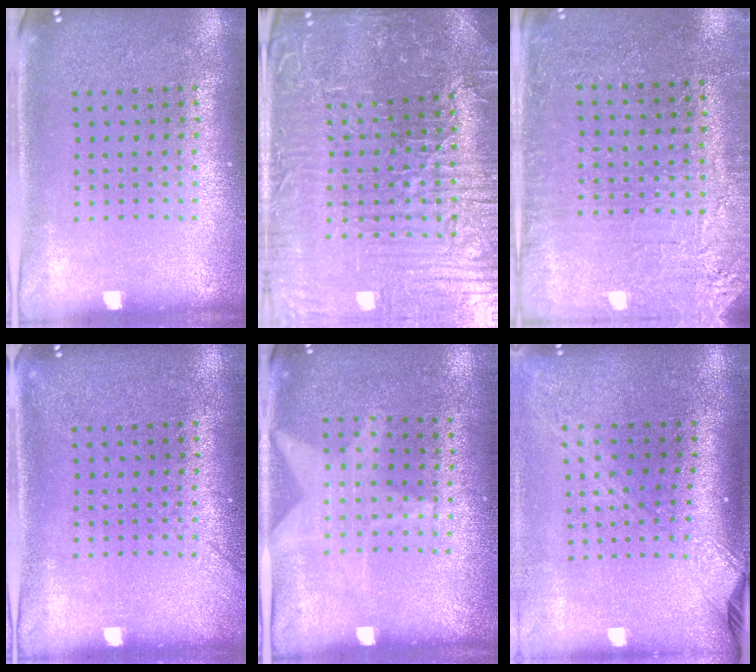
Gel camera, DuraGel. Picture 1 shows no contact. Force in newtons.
{"total": 5.5, "press": 5.3, "slide": 1.4}
{"total": 2.8, "press": 2.8, "slide": 0.4}
{"total": 1.0, "press": 0.9, "slide": 0.3}
{"total": 1.1, "press": 1.0, "slide": 0.5}
{"total": 2.2, "press": 1.6, "slide": 1.5}